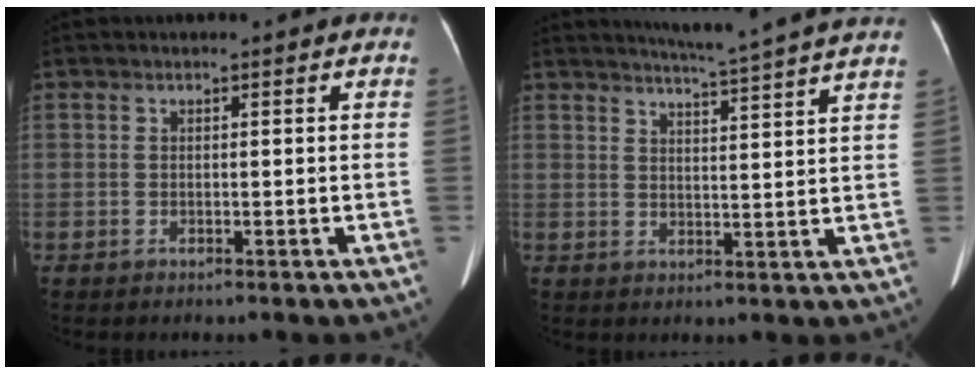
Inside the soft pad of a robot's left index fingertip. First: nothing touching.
{"total": 12.4, "force": [11.4, -1.6, 4.7], "torque": [-0.079, -0.021, 0.136]}